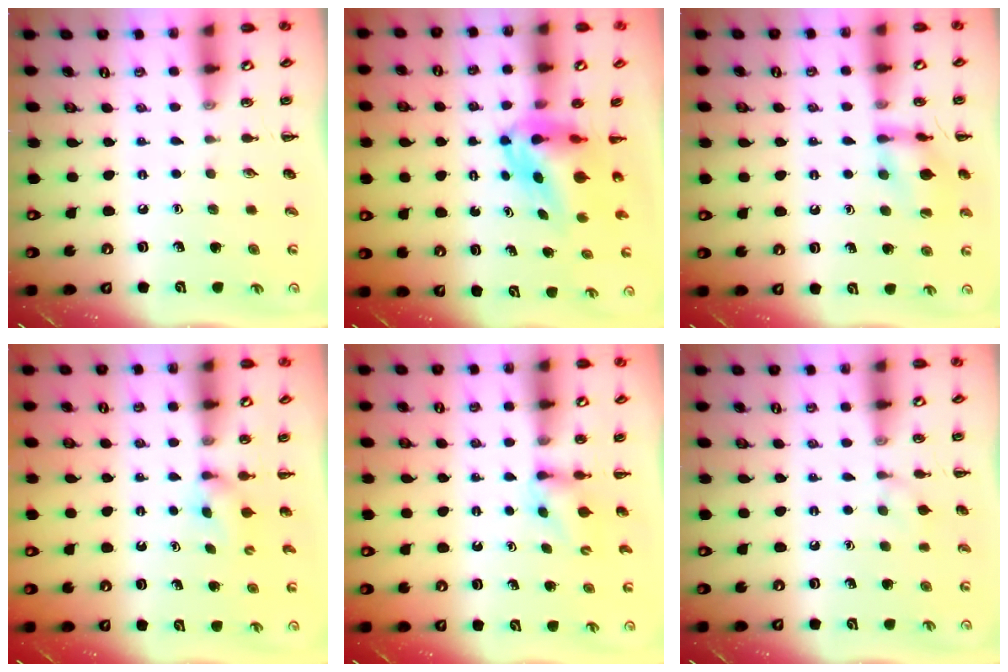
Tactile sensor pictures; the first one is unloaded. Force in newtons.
{"total": 6.0, "press": 5.8, "slide": 1.5}
{"total": 13.1, "press": 13.0, "slide": 0.6}
{"total": 2.4, "press": 2.3, "slide": 0.9}
{"total": 2.8, "press": 2.5, "slide": 1.3}
{"total": 5.3, "press": 4.9, "slide": 2.0}